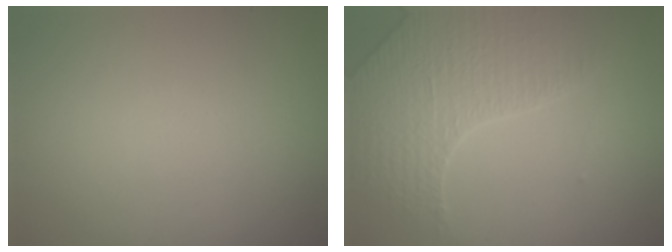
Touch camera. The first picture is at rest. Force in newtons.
{"total": 3.6, "press": 3.5, "slide": 1.0}